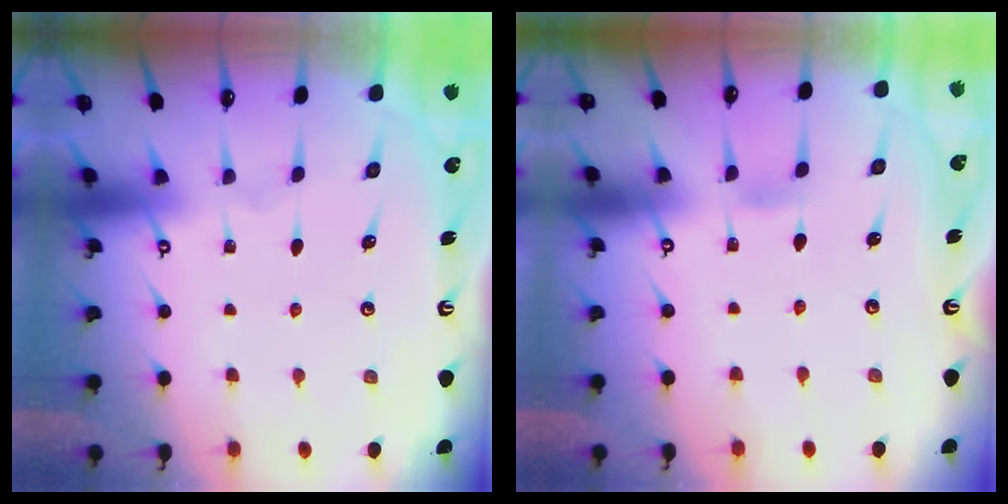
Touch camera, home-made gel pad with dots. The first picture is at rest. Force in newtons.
{"total": 2.5, "press": 2.5, "slide": 0.3}